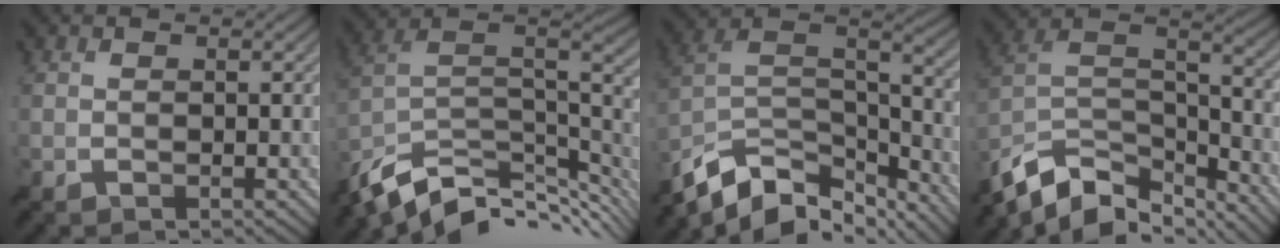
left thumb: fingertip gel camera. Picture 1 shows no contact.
{"total": 12.4, "force": [-7.1, 5.7, 8.4], "torque": [-0.197, -0.008, -0.125]}
{"total": 13.9, "force": [-9.9, 6.4, 7.4], "torque": [-0.186, -0.009, -0.172]}
{"total": 13.6, "force": [-9.9, 6.2, 7.0], "torque": [-0.180, -0.005, -0.177]}